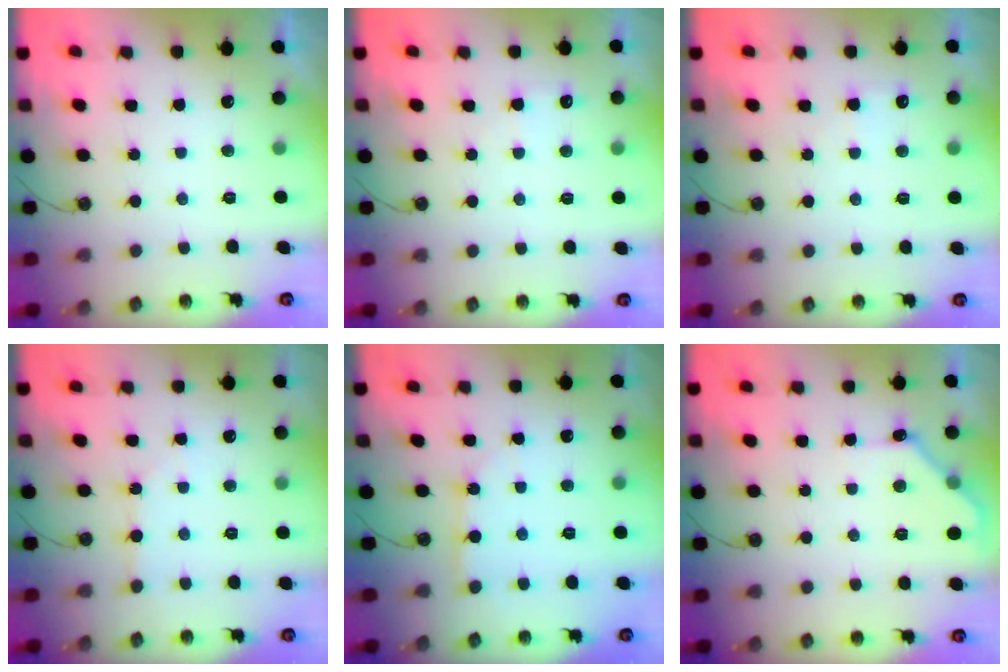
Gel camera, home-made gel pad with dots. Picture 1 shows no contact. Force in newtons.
{"total": 3.9, "press": 3.9, "slide": 0.4}
{"total": 3.9, "press": 3.9, "slide": 0.4}
{"total": 2.9, "press": 2.8, "slide": 0.4}
{"total": 3.8, "press": 3.8, "slide": 0.5}
{"total": 8.9, "press": 8.9, "slide": 0.6}